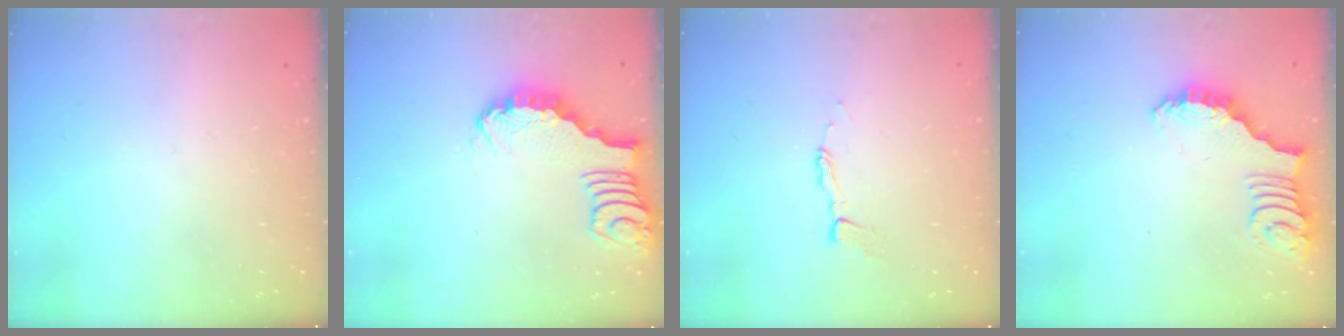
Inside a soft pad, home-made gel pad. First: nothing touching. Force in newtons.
{"total": 2.7, "press": 2.7, "slide": 0.4}
{"total": 3.3, "press": 3.3, "slide": 0.4}
{"total": 2.7, "press": 2.7, "slide": 0.5}